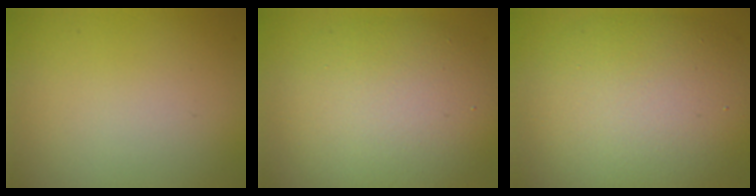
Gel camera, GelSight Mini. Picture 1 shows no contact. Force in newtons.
{"total": 8.6, "press": 8.6, "slide": 0.5}
{"total": 10.5, "press": 10.5, "slide": 0.5}